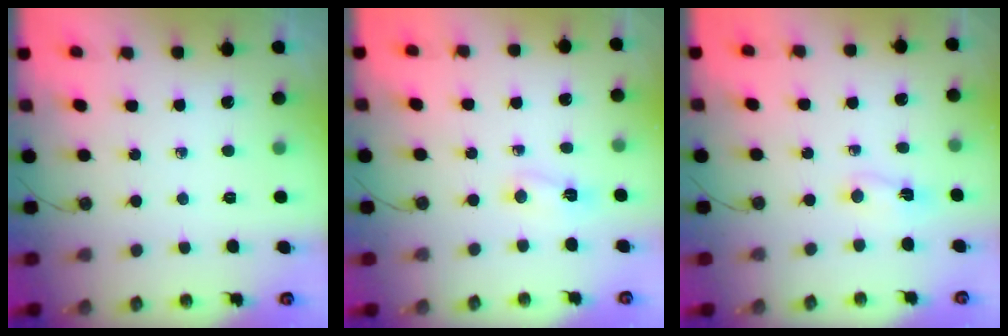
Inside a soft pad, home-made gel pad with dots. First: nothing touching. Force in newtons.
{"total": 2.4, "press": 2.1, "slide": 1.1}
{"total": 11.2, "press": 2.3, "slide": 11.0}